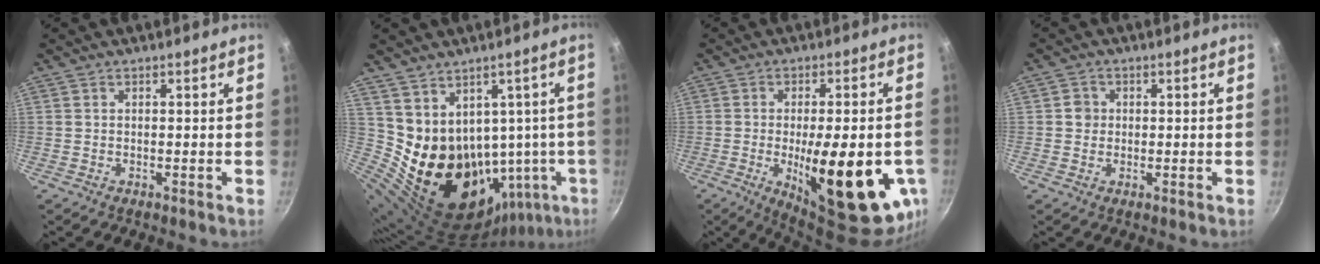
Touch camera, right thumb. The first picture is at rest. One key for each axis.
{"total": 17.2, "fx": 3.1, "fy": 13.6, "fz": 10.0, "tx": -0.094, "ty": -0.017, "tz": 0.092}
{"total": 21.9, "fx": -5.3, "fy": 7.2, "fz": 20.0, "tx": -0.254, "ty": -0.008, "tz": -0.062}
{"total": 2.4, "fx": 0.1, "fy": 2.3, "fz": 0.7, "tx": 0.001, "ty": 0.007, "tz": -0.002}